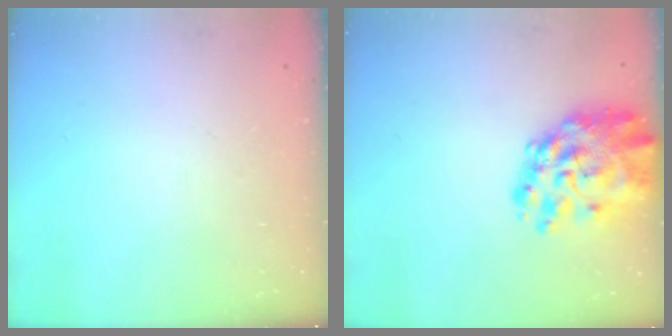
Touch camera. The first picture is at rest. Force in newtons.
{"total": 13.5, "press": 12.6, "slide": 4.7}